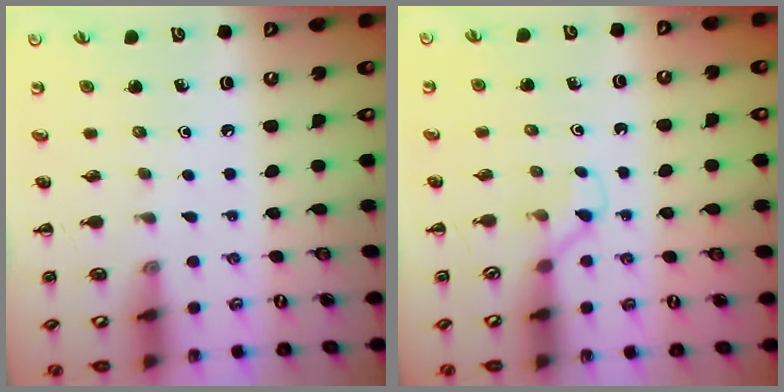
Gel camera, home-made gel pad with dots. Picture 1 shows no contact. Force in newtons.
{"total": 2.1, "press": 2.0, "slide": 0.8}